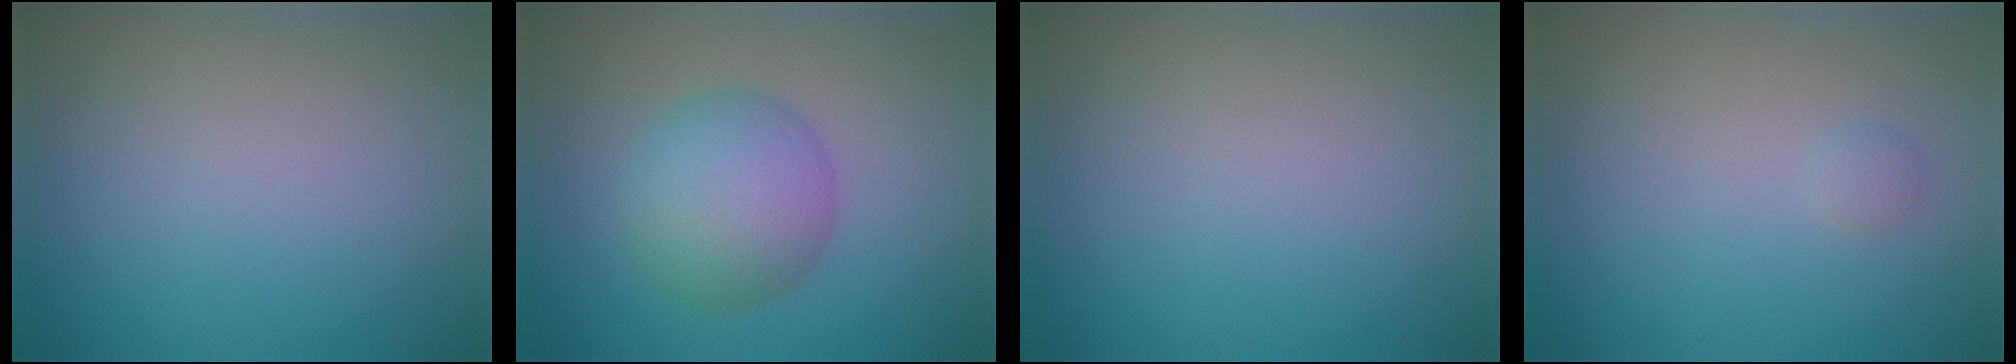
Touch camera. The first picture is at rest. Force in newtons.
{"total": 5.5, "press": 5.5, "slide": 0.1}
{"total": 0.0}
{"total": 0.6, "press": 0.6, "slide": 0.1}